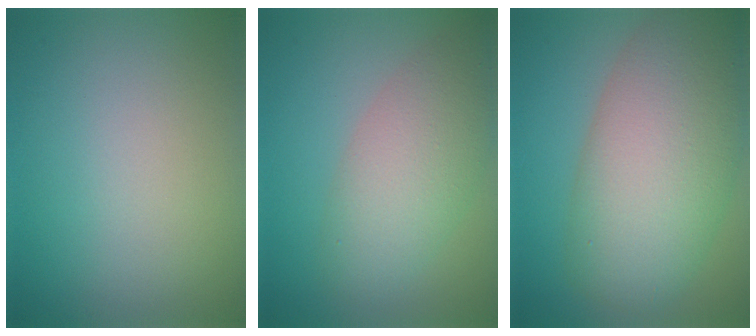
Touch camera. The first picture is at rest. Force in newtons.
{"total": 5.7, "press": 5.7, "slide": 0.5}
{"total": 11.4, "press": 11.3, "slide": 0.8}